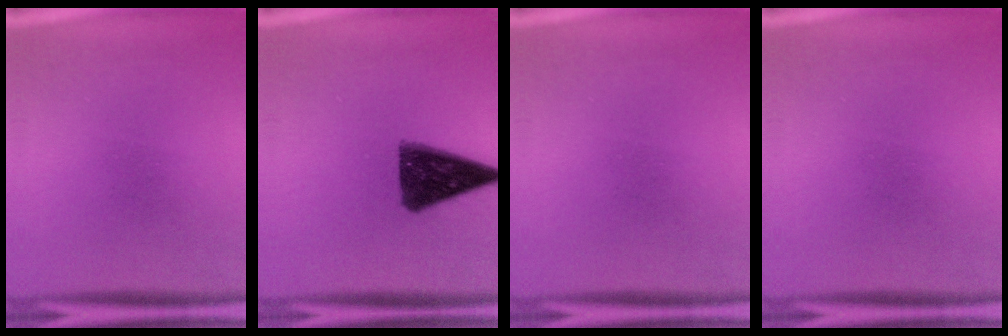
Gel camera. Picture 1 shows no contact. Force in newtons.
{"total": 12.3}
{"total": 0.0}
{"total": 0.0}